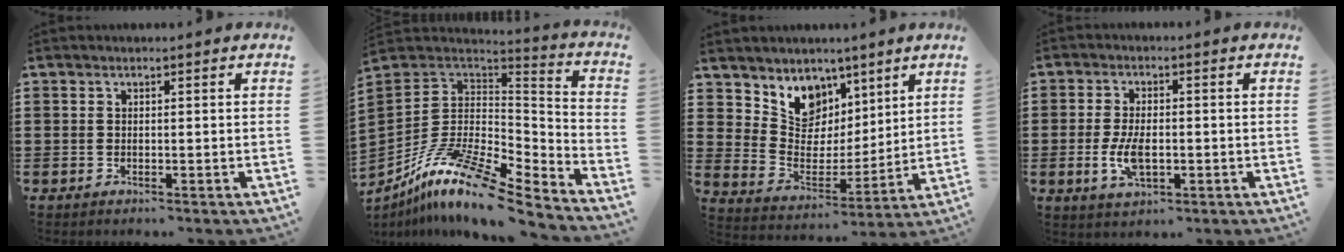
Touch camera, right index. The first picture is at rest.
{"total": 13.7, "force": [-8.8, 4.0, 9.7], "torque": [-0.198, 0.009, -0.168]}
{"total": 8.2, "force": [5.7, 5.8, 0.8], "torque": [-0.055, -0.051, 0.106]}
{"total": 5.2, "force": [-1.0, 2.6, 4.5], "torque": [-0.097, -0.001, -0.020]}